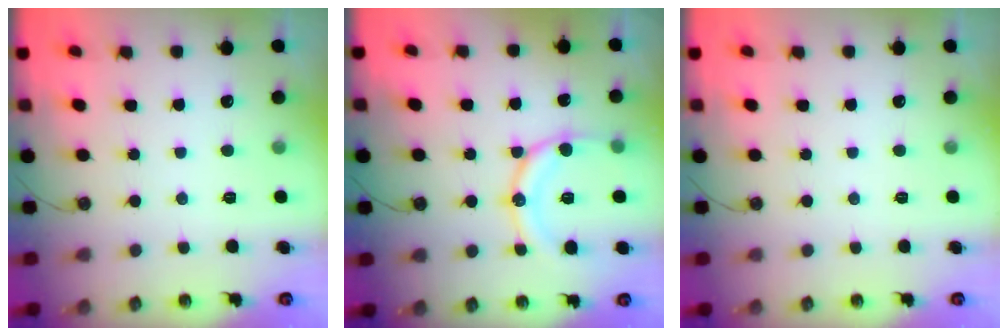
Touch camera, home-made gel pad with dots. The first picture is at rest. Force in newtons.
{"total": 14.4, "press": 14.2, "slide": 2.6}
{"total": 0.0}